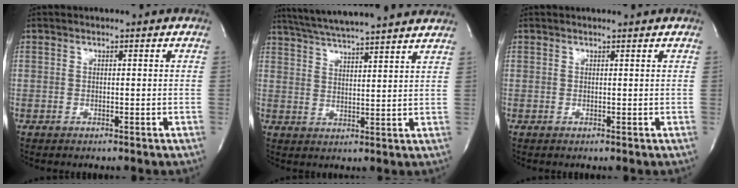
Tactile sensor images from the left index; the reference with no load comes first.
{"total": 18.7, "force": [16.7, 0.5, 8.4], "torque": [-0.147, 0.024, 0.236]}
{"total": 1.2, "force": [1.1, -0.3, 0.1], "torque": [-0.008, 0.000, 0.016]}